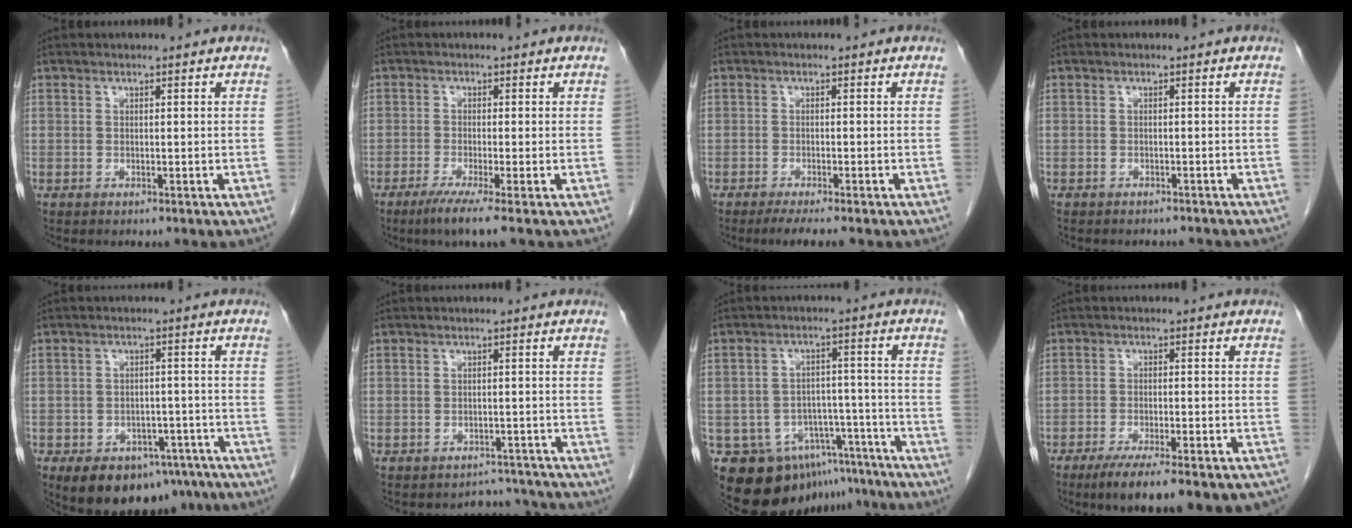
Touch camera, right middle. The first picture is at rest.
{"total": 4.6, "force": [-3.0, -0.8, 3.4], "torque": [-0.060, -0.015, -0.058]}
{"total": 4.0, "force": [-3.2, 0.1, 2.5], "torque": [-0.035, -0.007, -0.048]}
{"total": 4.0, "force": [-3.7, 1.3, 0.8], "torque": [-0.009, 0.000, -0.044]}
{"total": 13.3, "force": [-8.8, 7.8, 6.2], "torque": [-0.090, 0.013, -0.118]}
{"total": 4.2, "force": [-3.8, 1.2, -1.2], "torque": [0.019, 0.020, -0.046]}
{"total": 14.2, "force": [-10.3, 9.1, 3.7], "torque": [-0.052, 0.049, -0.132]}
{"total": 14.9, "force": [-11.9, 2.9, 8.6], "torque": [-0.091, -0.009, -0.165]}